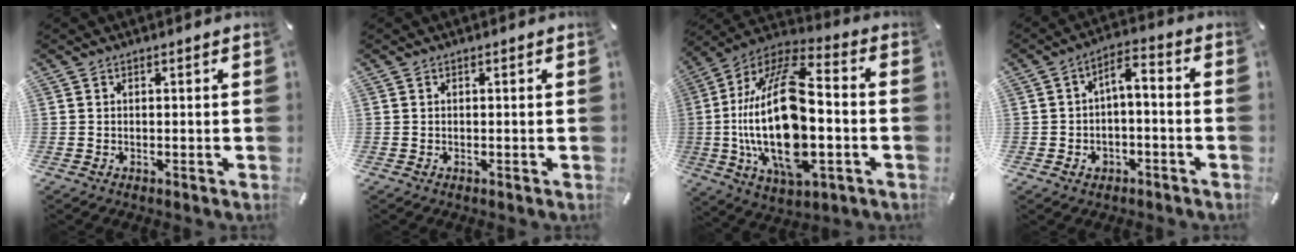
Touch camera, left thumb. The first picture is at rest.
{"total": 0.0}
{"total": 26.7, "force": [-2.9, 13.1, 23.0], "torque": [-0.487, 0.000, -0.050]}
{"total": 5.0, "force": [-1.9, 3.1, 3.5], "torque": [-0.052, 0.007, -0.041]}